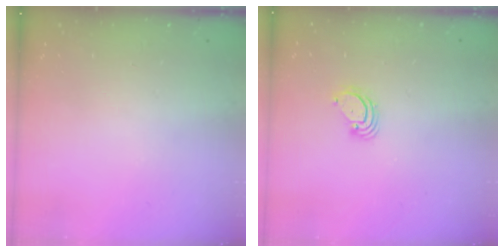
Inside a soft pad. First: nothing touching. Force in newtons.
{"total": 3.9, "press": 3.9, "slide": 0.2}